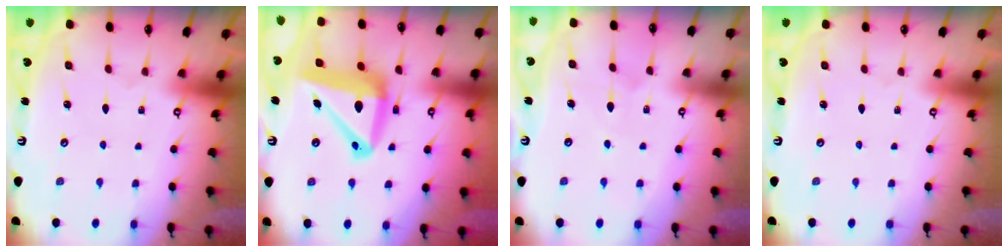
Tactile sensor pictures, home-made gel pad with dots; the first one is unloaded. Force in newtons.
{"total": 15.2, "press": 15.1, "slide": 1.4}
{"total": 4.2, "press": 4.2, "slide": 0.5}
{"total": 0.0}